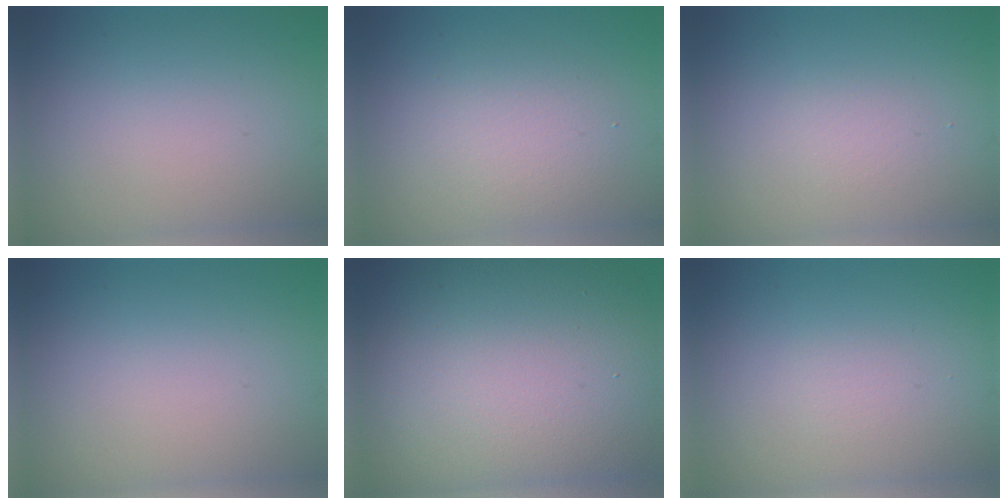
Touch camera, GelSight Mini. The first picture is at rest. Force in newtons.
{"total": 3.1, "press": 3.1, "slide": 0.1}
{"total": 1.1, "press": 1.1, "slide": 0.0}
{"total": 0.0}
{"total": 11.7, "press": 11.7, "slide": 0.9}
{"total": 0.6, "press": 0.6, "slide": 0.0}